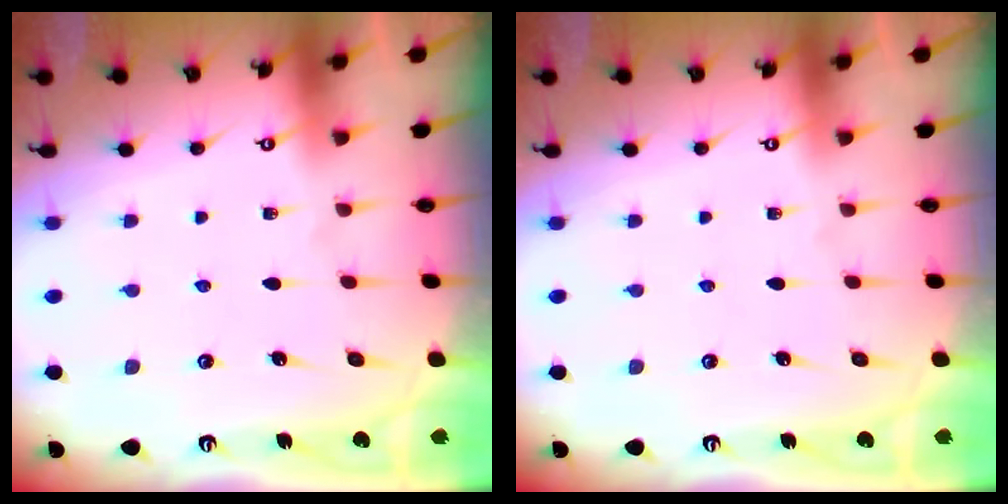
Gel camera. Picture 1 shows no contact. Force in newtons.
{"total": 0.0}